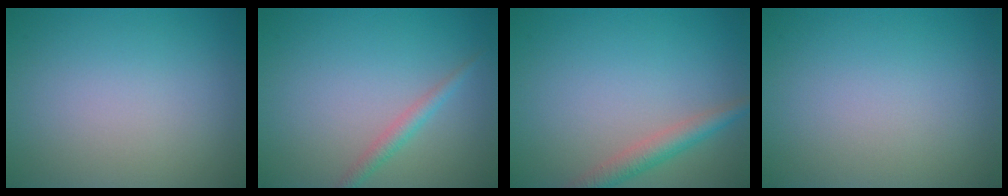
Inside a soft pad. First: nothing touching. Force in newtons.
{"total": 1.6, "press": 1.6, "slide": 0.0}
{"total": 2.7, "press": 2.7, "slide": 0.1}
{"total": 0.0}